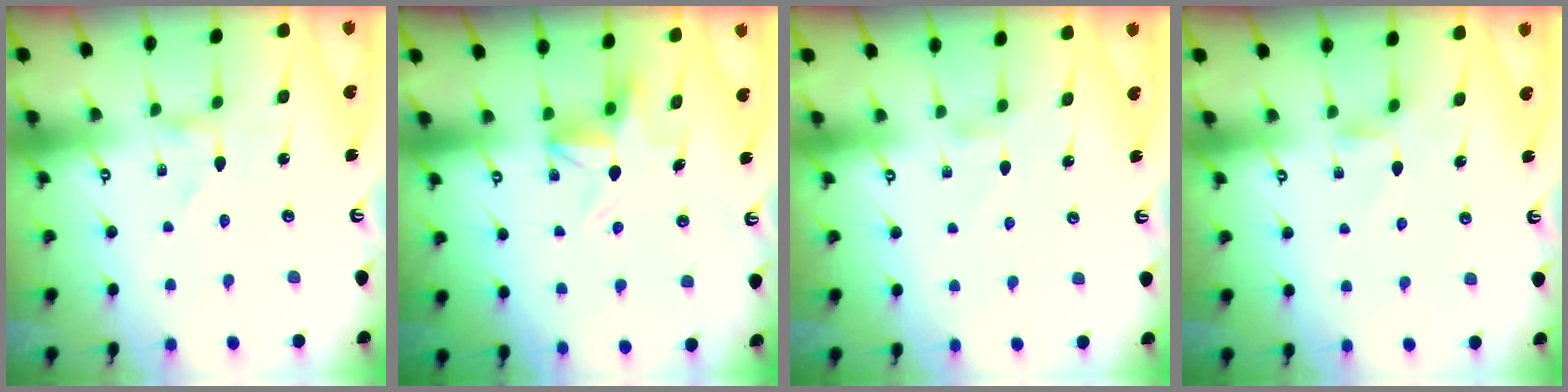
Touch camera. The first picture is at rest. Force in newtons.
{"total": 5.2, "press": 5.2, "slide": 0.2}
{"total": 2.7, "press": 2.7, "slide": 0.3}
{"total": 4.6, "press": 4.6, "slide": 0.5}